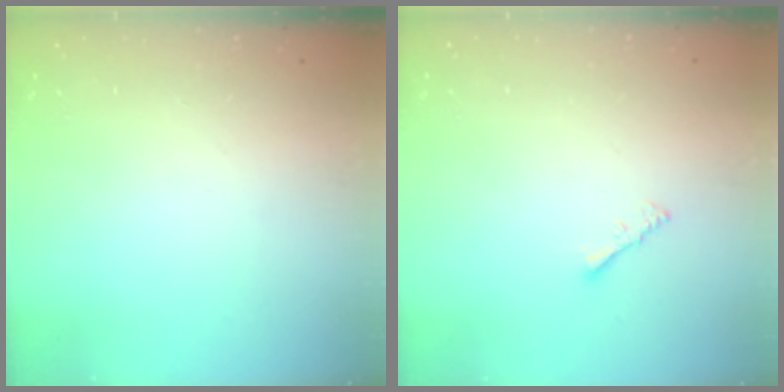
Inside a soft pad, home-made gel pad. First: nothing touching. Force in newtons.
{"total": 1.3, "press": 1.3, "slide": 0.4}